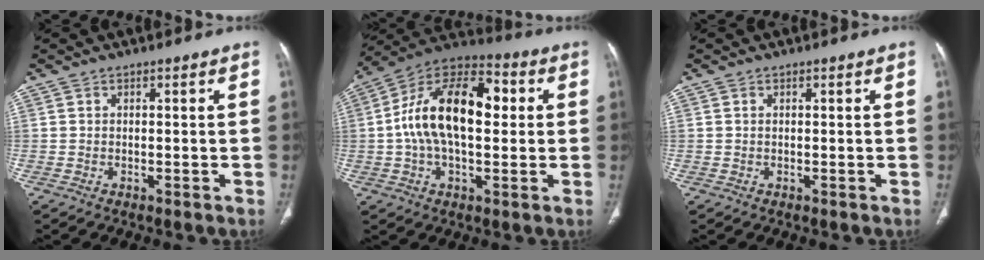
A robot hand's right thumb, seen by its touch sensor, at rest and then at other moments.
{"total": 19.3, "force": [1.9, 10.5, 16.1], "torque": [-0.269, 0.035, 0.025]}
{"total": 0.0}